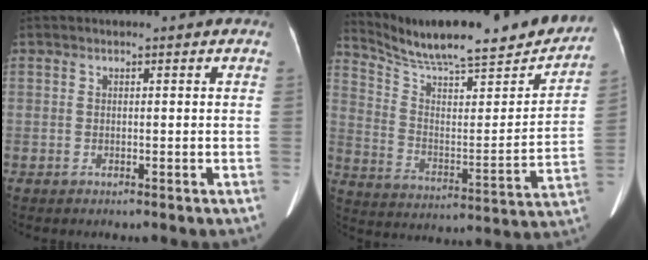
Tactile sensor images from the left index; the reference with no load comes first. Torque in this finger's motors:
{"motor_torque": [-0.20, -1.02, 0.01, 0.01]}